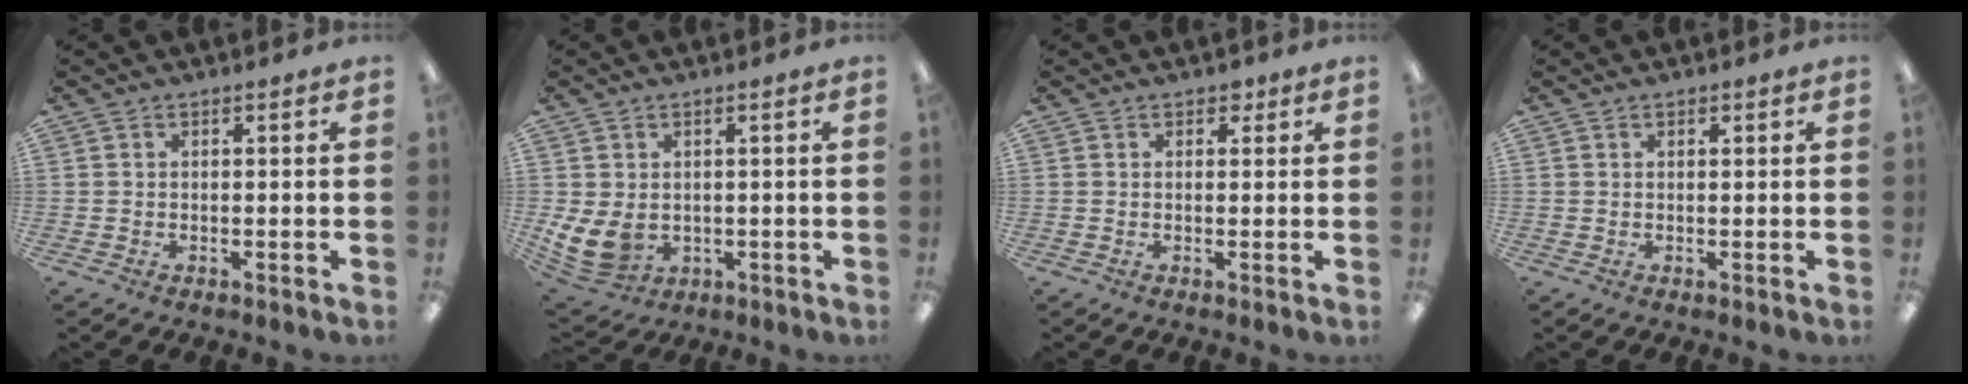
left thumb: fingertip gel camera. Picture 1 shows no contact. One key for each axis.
{"total": 7.8, "fx": 0.2, "fy": 6.0, "fz": 4.9, "tx": -0.116, "ty": -0.007, "tz": 0.008}
{"total": 2.0, "fx": 1.2, "fy": 1.3, "fz": 0.9, "tx": -0.003, "ty": -0.003, "tz": 0.017}
{"total": 0.7, "fx": 0.5, "fy": 0.4, "fz": 0.3, "tx": 0.002, "ty": -0.002, "tz": 0.008}